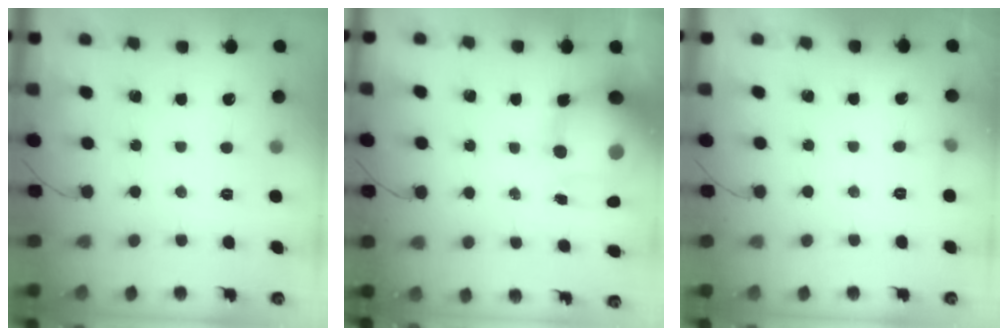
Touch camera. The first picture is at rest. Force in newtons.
{"total": 16.9, "press": 16.3, "slide": 4.5}
{"total": 4.4, "press": 3.7, "slide": 2.3}